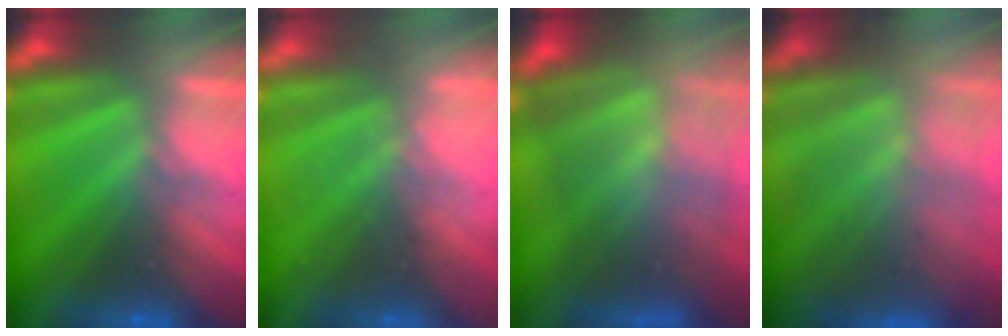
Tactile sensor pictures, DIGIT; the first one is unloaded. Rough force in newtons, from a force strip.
{"total": 2.4}
{"total": 8.6}
{"total": 9.0}